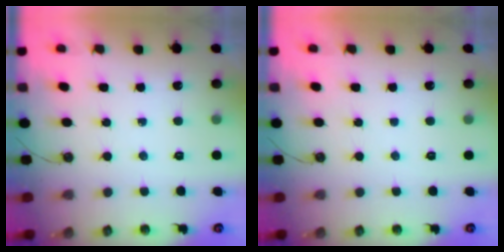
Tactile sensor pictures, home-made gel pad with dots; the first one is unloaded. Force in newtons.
{"total": 0.0}